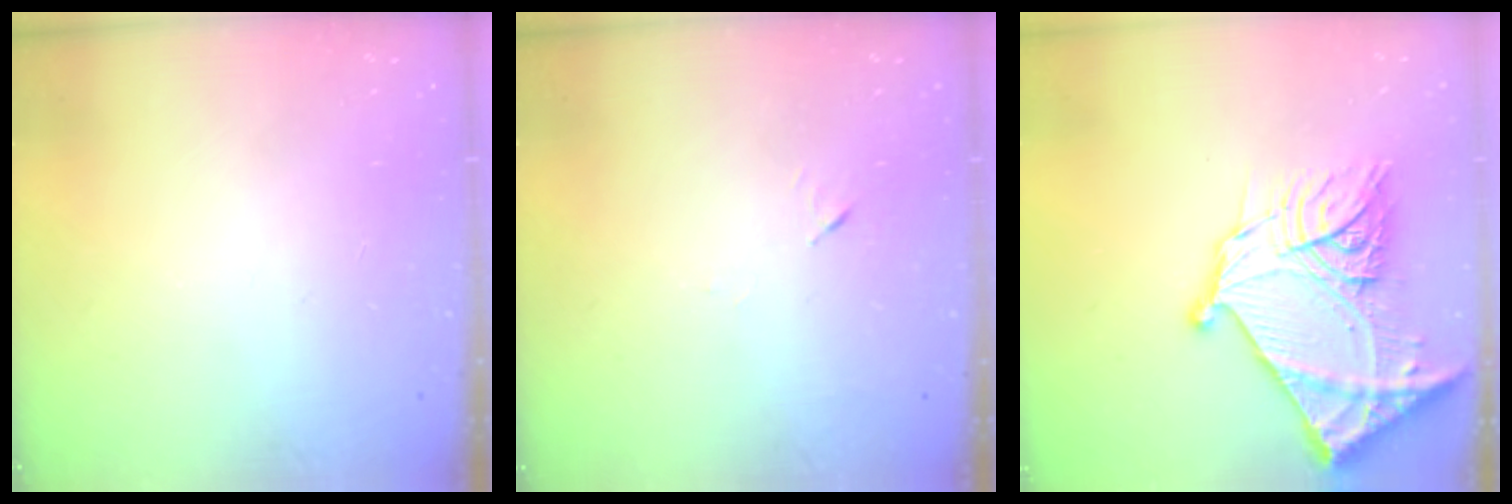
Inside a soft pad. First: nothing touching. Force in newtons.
{"total": 4.2, "press": 4.1, "slide": 0.7}
{"total": 25.3, "press": 25.1, "slide": 2.8}